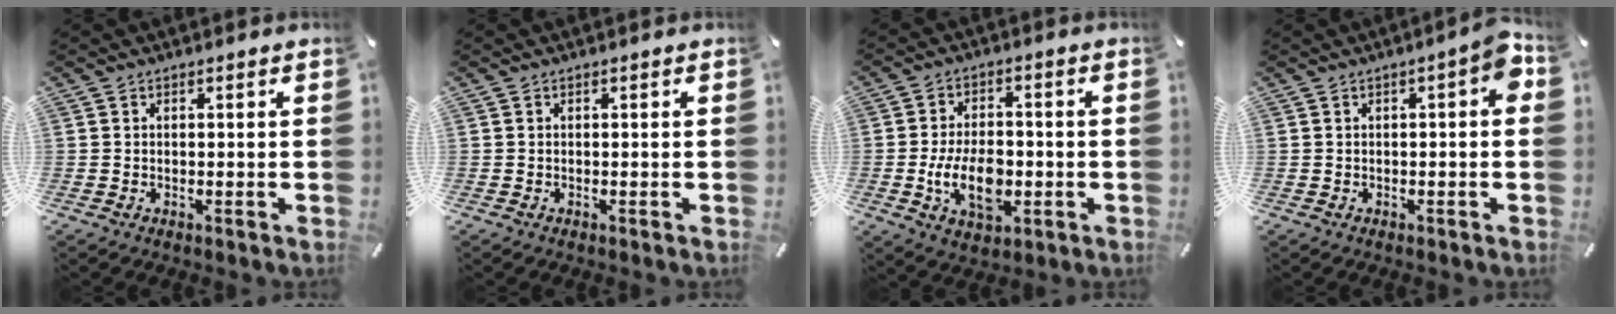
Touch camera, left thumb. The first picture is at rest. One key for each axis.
{"total": 0.0}
{"total": 11.3, "fx": -2.4, "fy": 6.9, "fz": 8.6, "tx": -0.160, "ty": 0.001, "tz": -0.041}
{"total": 5.2, "fx": 0.0, "fy": 1.9, "fz": 4.8, "tx": -0.070, "ty": 0.007, "tz": -0.002}